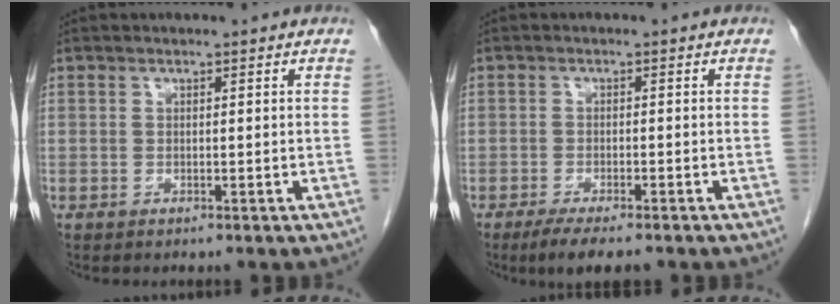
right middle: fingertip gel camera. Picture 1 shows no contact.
{"total": 5.4, "force": [-4.1, 1.1, 3.3], "torque": [-0.055, -0.012, -0.063]}